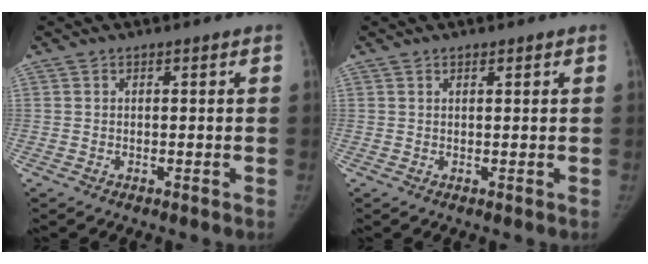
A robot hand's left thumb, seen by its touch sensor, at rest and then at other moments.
{"total": 0.9, "force": [0.7, 0.4, 0.5], "torque": [-0.007, -0.003, 0.010]}